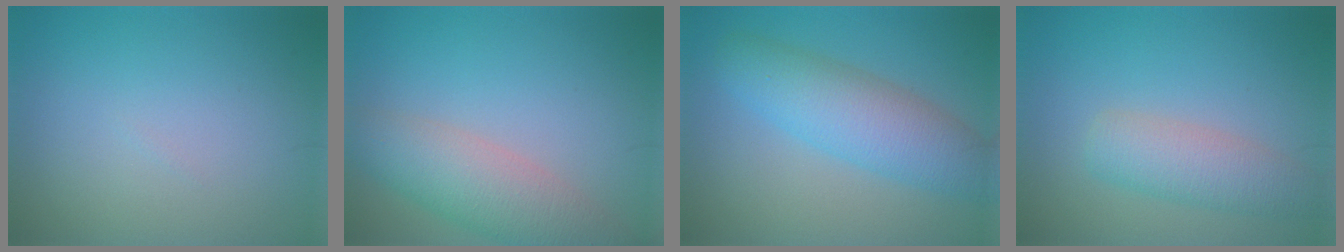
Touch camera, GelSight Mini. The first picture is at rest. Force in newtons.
{"total": 5.7, "press": 5.6, "slide": 0.1}
{"total": 6.2, "press": 6.2, "slide": 0.2}
{"total": 3.9, "press": 3.9, "slide": 0.2}